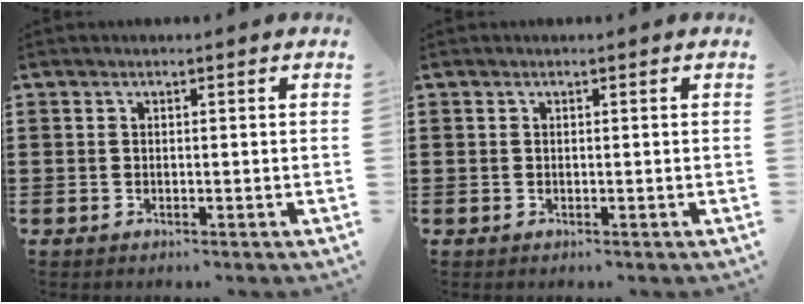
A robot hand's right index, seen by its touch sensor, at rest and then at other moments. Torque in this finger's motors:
{"motor_torque": [-0.86, 1.28, 0.00, 0.00]}